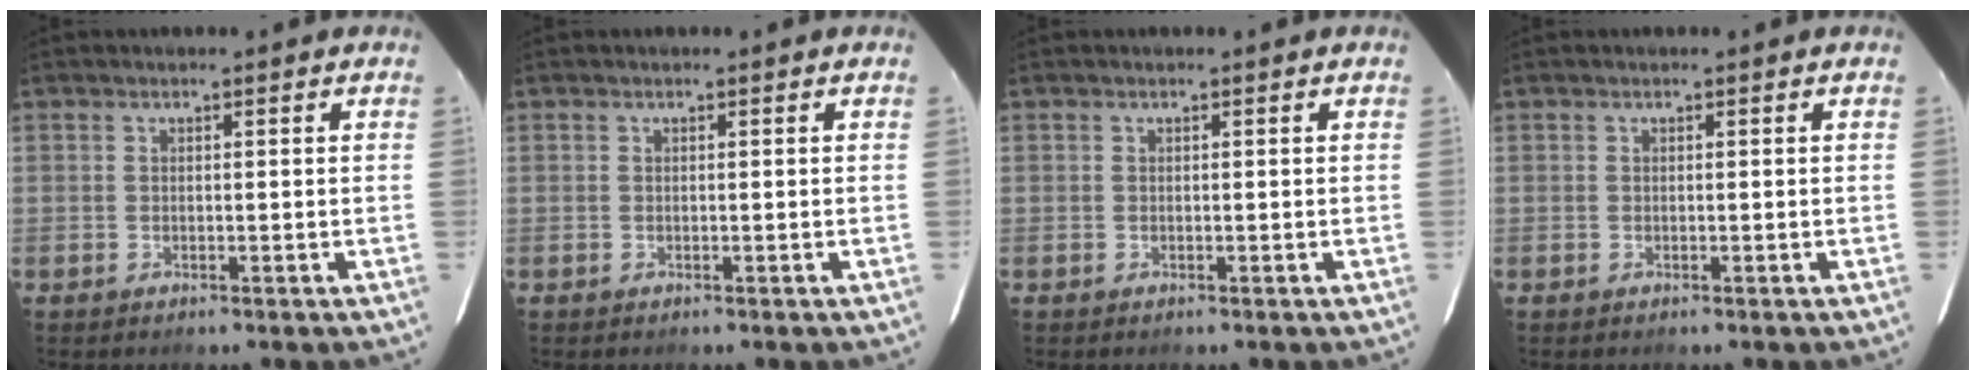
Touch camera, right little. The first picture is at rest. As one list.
[{"total": 0.0}, {"total": 0.0}, {"total": 0.0}]